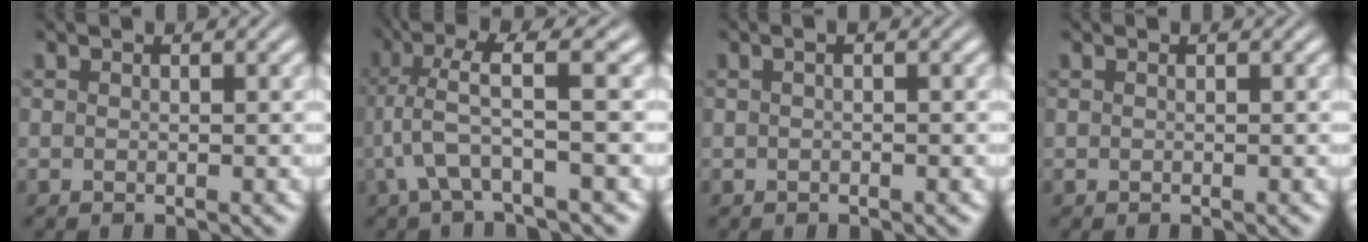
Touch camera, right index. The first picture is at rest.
{"total": 5.9, "force": [1.2, 2.3, 5.3], "torque": [-0.115, 0.006, 0.015]}
{"total": 0.8, "force": [-0.1, 0.0, 0.8], "torque": [-0.005, 0.007, -0.005]}
{"total": 0.0}